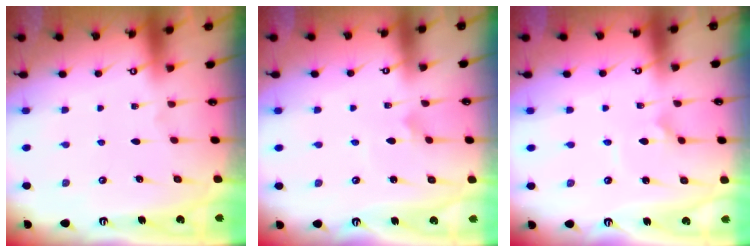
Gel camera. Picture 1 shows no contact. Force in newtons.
{"total": 1.5, "press": 1.5, "slide": 0.1}
{"total": 3.3, "press": 3.2, "slide": 0.3}